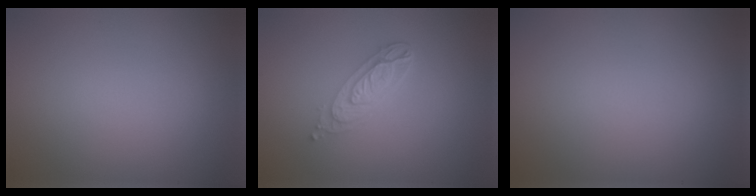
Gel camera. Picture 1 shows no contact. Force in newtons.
{"total": 3.7, "press": 2.8, "slide": 2.3}
{"total": 0.0}